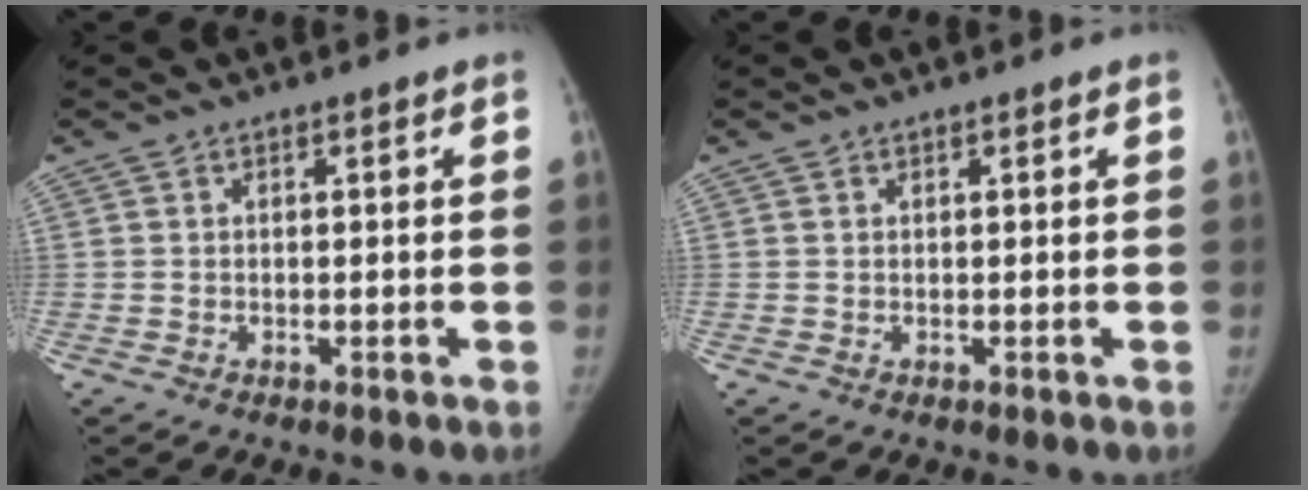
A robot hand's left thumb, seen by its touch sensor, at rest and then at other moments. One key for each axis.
{"total": 0.0}